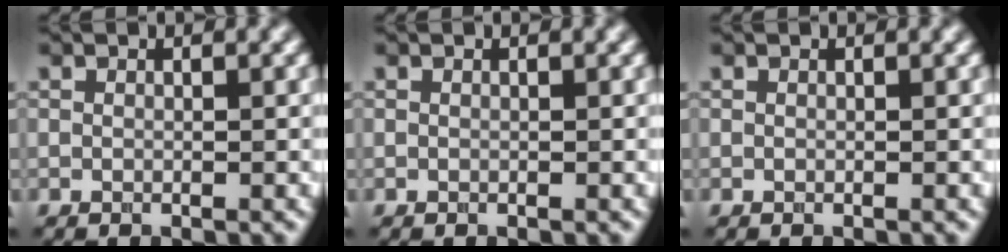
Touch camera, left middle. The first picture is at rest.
{"total": 0.0}
{"total": 0.0}